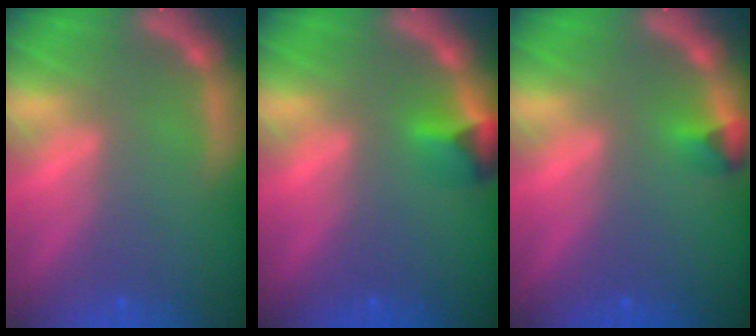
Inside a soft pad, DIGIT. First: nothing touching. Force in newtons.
{"total": 2.4}
{"total": 1.4}